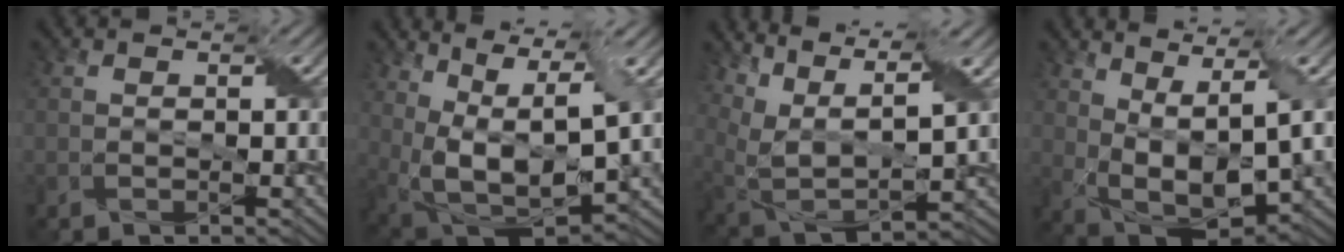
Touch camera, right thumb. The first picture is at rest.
{"total": 12.8, "force": [3.9, 5.8, 10.7], "torque": [-0.223, 0.003, 0.082]}
{"total": 11.1, "force": [6.9, 4.1, 7.6], "torque": [-0.211, 0.005, 0.130]}
{"total": 8.2, "force": [2.7, 3.3, 7.0], "torque": [-0.153, -0.009, 0.060]}